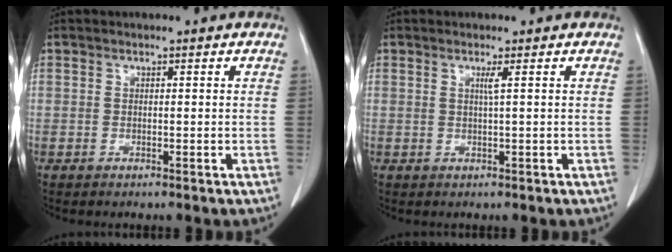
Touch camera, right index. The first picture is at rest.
{"total": 1.1, "force": [0.3, -0.4, 0.9], "torque": [-0.023, -0.003, 0.008]}